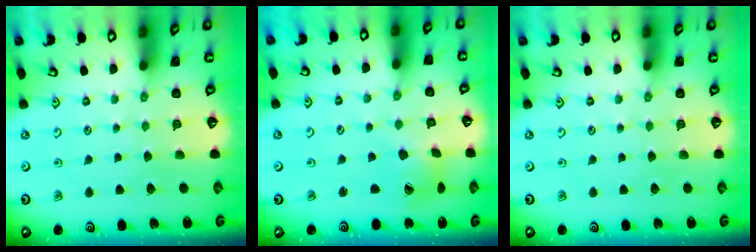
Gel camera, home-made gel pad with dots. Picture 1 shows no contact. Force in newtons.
{"total": 5.4, "press": 5.4, "slide": 0.5}
{"total": 0.0}